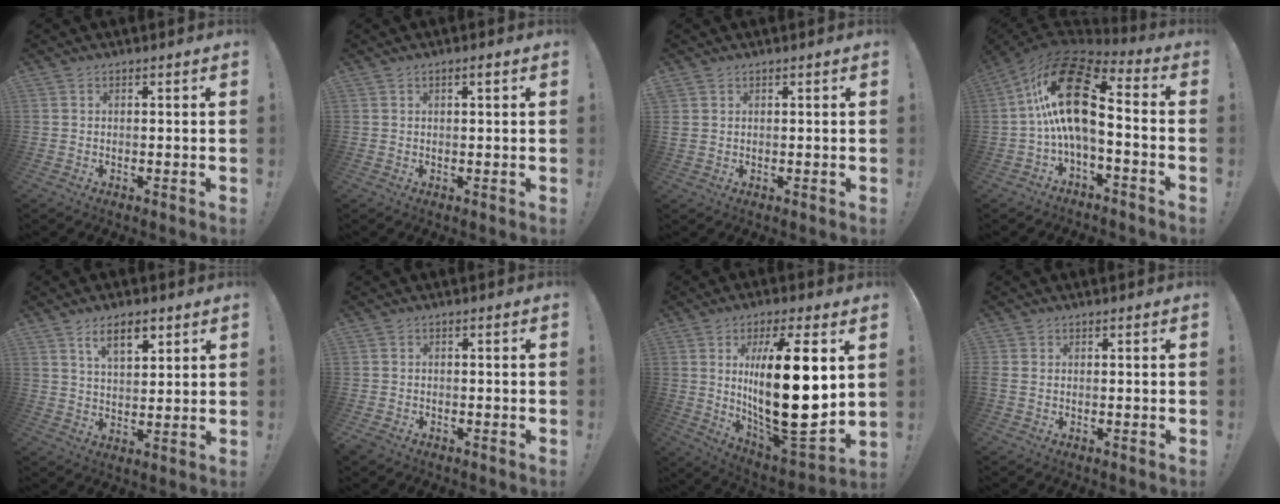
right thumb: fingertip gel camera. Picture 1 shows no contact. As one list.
[{"total": 1.1, "force": [0.5, 0.1, 0.9], "torque": [-0.016, 0.000, 0.007]}, {"total": 1.6, "force": [0.8, 1.3, 0.6], "torque": [-0.011, 0.003, 0.017]}, {"total": 20.2, "force": [2.2, 8.9, 18.0], "torque": [-0.347, -0.003, 0.040]}, {"total": 8.3, "force": [4.8, 3.7, 5.6], "torque": [-0.092, -0.011, 0.085]}, {"total": 1.7, "force": [-1.2, 1.1, 0.5], "torque": [-0.008, 0.005, -0.021]}, {"total": 23.8, "force": [3.8, 7.9, 22.2], "torque": [-0.381, -0.036, 0.059]}, {"total": 1.1, "force": [0.0, 0.8, 0.6], "torque": [-0.016, 0.004, 0.002]}]